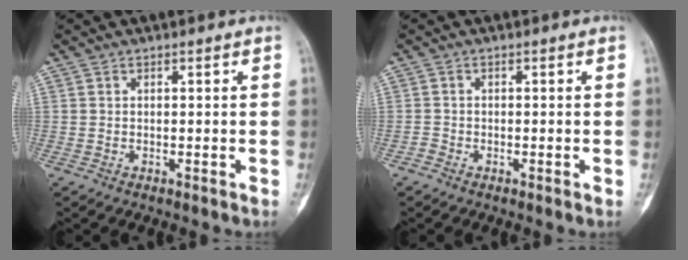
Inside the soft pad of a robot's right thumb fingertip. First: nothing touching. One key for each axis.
{"total": 1.3, "fx": -0.9, "fy": 0.9, "fz": 0.4, "tx": 0.002, "ty": 0.003, "tz": -0.024}